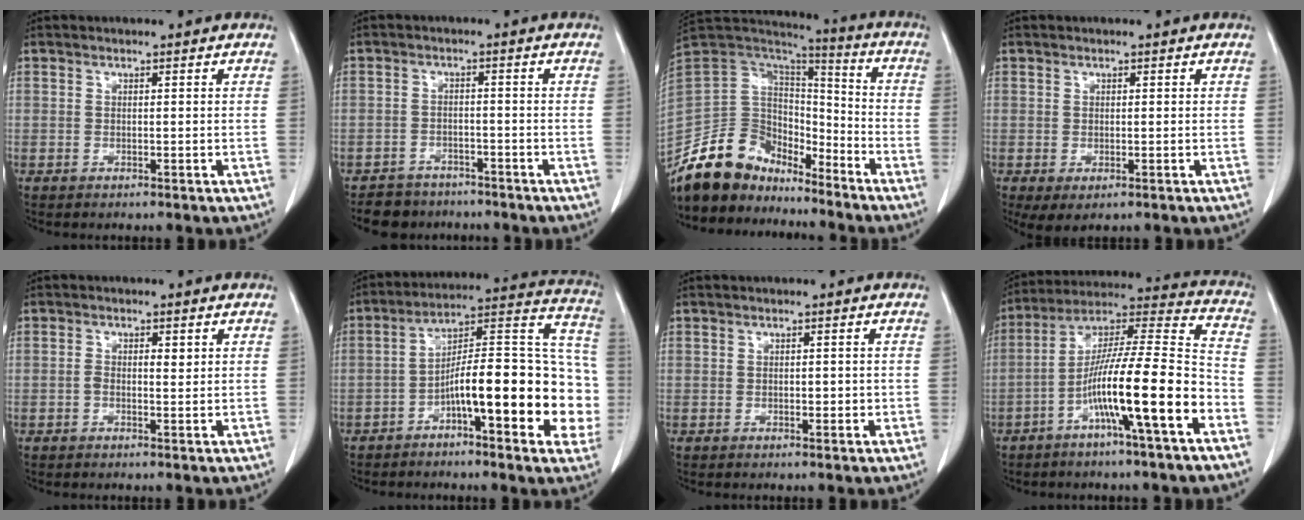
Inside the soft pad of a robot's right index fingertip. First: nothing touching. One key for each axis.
{"total": 7.4, "fx": -6.2, "fy": 3.9, "fz": 1.2, "tx": -0.021, "ty": 0.004, "tz": -0.093}
{"total": 18.3, "fx": -15.1, "fy": 8.6, "fz": 6.0, "tx": -0.118, "ty": 0.045, "tz": -0.273}
{"total": 4.6, "fx": -1.5, "fy": 2.5, "fz": 3.6, "tx": -0.081, "ty": -0.012, "tz": -0.020}
{"total": 3.0, "fx": 0.3, "fy": 1.6, "fz": 2.6, "tx": -0.053, "ty": 0.014, "tz": 0.007}
{"total": 21.5, "fx": -5.2, "fy": 5.5, "fz": 20.2, "tx": -0.228, "ty": 0.048, "tz": -0.067}
{"total": 2.0, "fx": -0.2, "fy": 1.1, "fz": 1.6, "tx": -0.032, "ty": 0.003, "tz": 0.001}
{"total": 18.2, "fx": -7.2, "fy": 0.7, "fz": 16.8, "tx": -0.288, "ty": 0.005, "tz": -0.126}